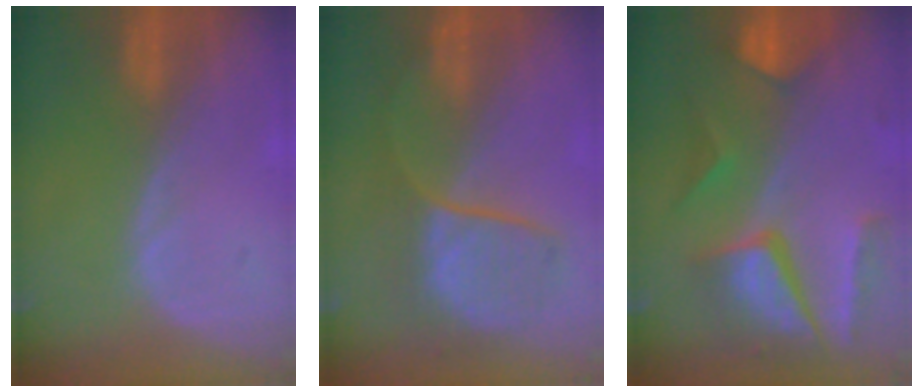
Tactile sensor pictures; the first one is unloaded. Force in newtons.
{"total": 7.4, "press": 7.4, "slide": 0.2}
{"total": 10.4, "press": 8.8, "slide": 5.5}